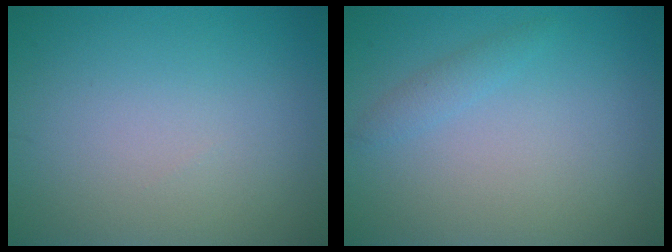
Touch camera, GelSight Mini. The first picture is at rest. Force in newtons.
{"total": 1.1, "press": 1.1, "slide": 0.1}